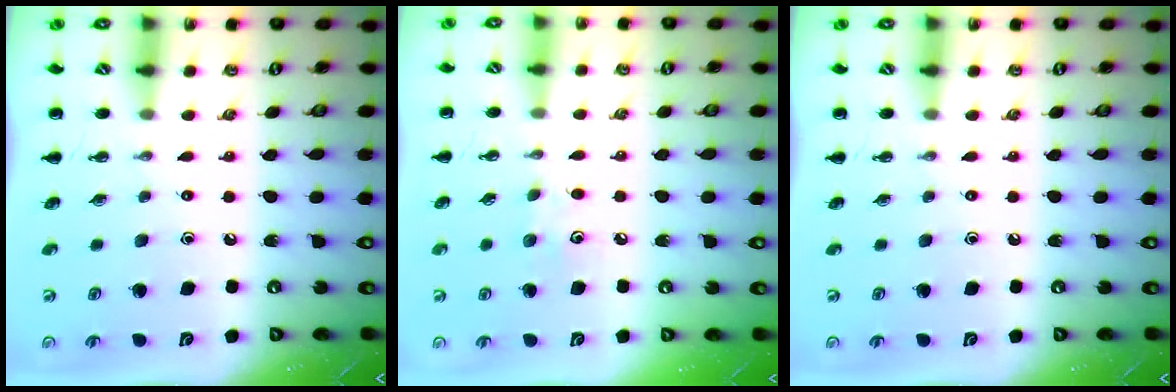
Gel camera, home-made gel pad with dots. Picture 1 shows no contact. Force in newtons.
{"total": 5.9, "press": 5.7, "slide": 1.5}
{"total": 0.0}